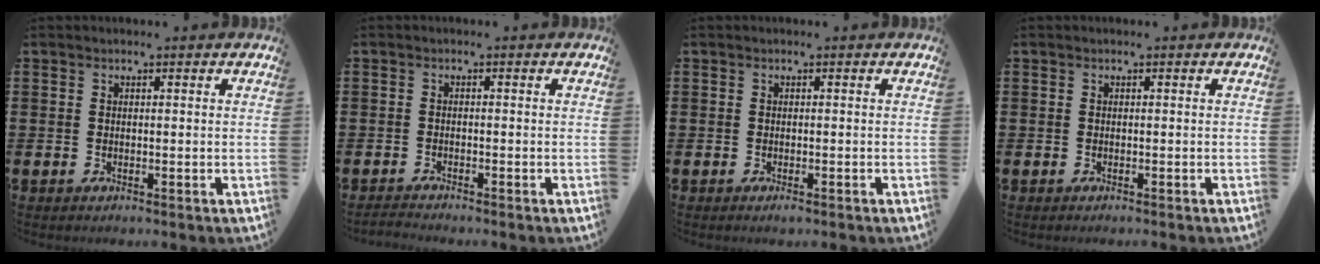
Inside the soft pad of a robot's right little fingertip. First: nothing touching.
{"total": 0.9, "force": [-0.9, 0.0, 0.2], "torque": [-0.004, 0.000, -0.019]}
{"total": 0.6, "force": [-0.3, 0.1, 0.5], "torque": [-0.008, -0.003, -0.005]}
{"total": 0.0}